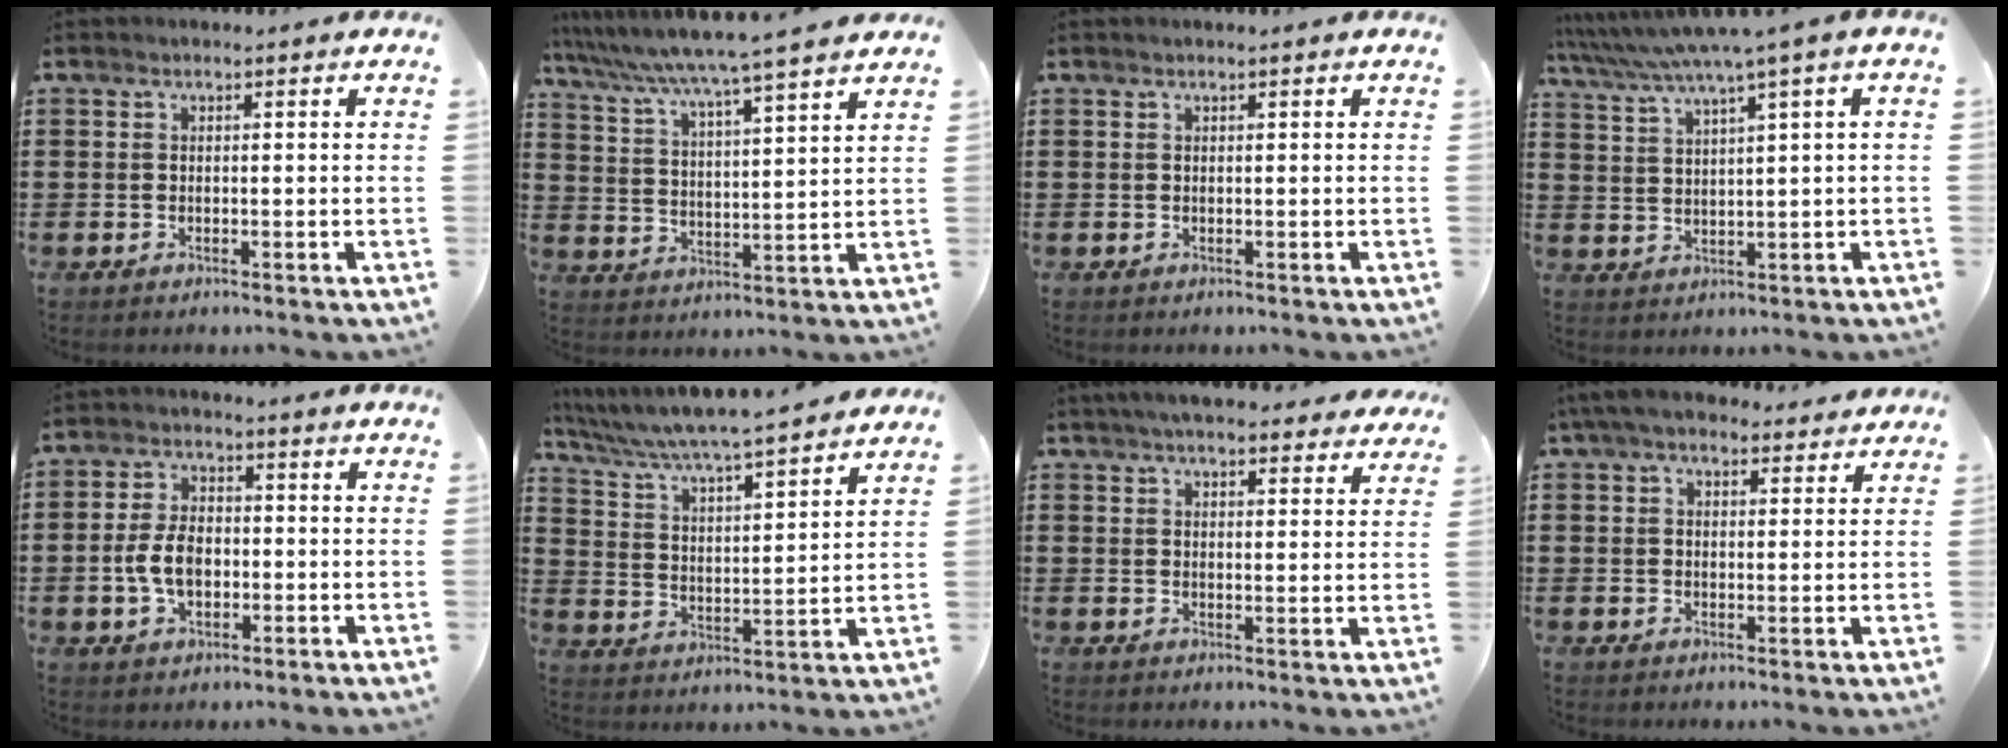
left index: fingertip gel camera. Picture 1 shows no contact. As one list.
[{"total": 5.7, "force": [5.0, -1.4, 2.3], "torque": [-0.067, -0.044, 0.077]}, {"total": 0.0}, {"total": 4.7, "force": [3.1, -0.8, 3.4], "torque": [-0.076, -0.021, 0.049]}, {"total": 6.3, "force": [-1.2, 3.7, 4.9], "torque": [-0.117, 0.002, -0.029]}, {"total": 4.9, "force": [4.5, -0.5, 1.7], "torque": [-0.057, -0.037, 0.068]}, {"total": 5.4, "force": [5.2, 0.4, 1.5], "torque": [-0.047, -0.015, 0.095]}, {"total": 5.2, "force": [4.3, 1.7, 2.4], "torque": [-0.060, -0.003, 0.081]}]